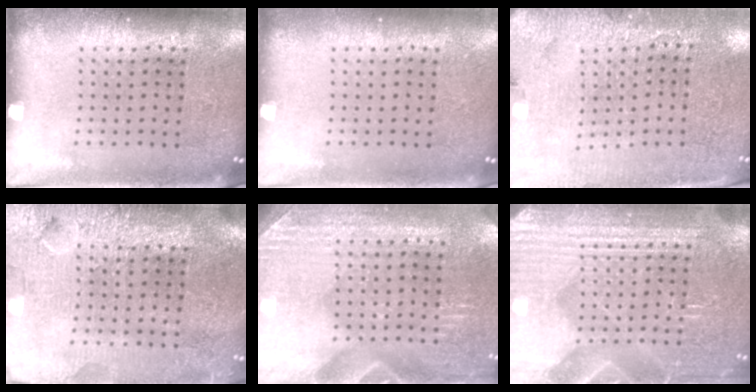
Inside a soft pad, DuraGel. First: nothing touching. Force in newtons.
{"total": 0.0}
{"total": 3.0, "press": 2.9, "slide": 0.8}
{"total": 3.8, "press": 3.4, "slide": 1.6}
{"total": 2.9, "press": 2.9, "slide": 0.4}
{"total": 6.2, "press": 6.1, "slide": 0.8}